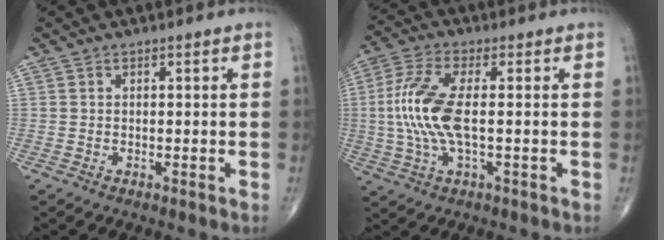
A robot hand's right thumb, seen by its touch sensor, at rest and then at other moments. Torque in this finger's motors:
{"motor_torque": [1.00, 1.83, 1.29, -0.49, 0.54]}